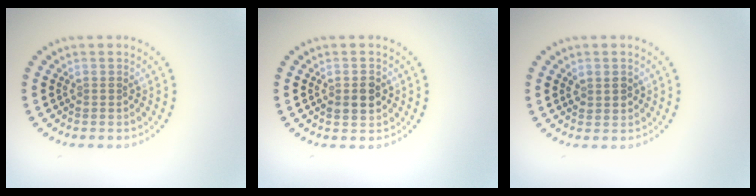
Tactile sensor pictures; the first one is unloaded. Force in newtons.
{"total": 2.5, "press": 2.5, "slide": 0.2}
{"total": 1.6, "press": 1.5, "slide": 0.5}